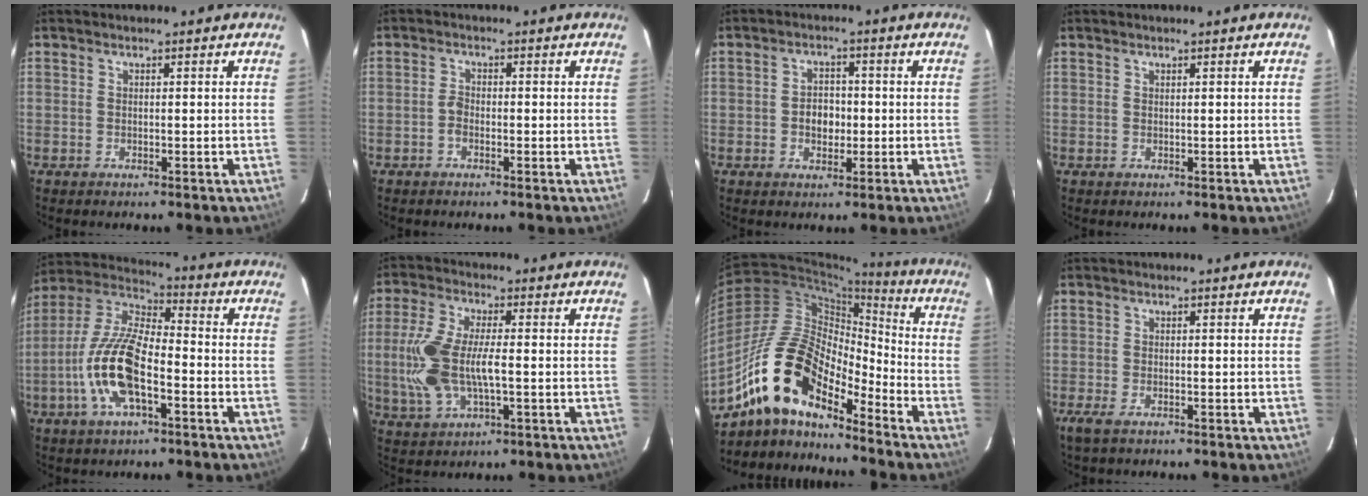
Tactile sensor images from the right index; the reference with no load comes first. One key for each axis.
{"total": 1.7, "fx": -0.9, "fy": 1.0, "fz": 1.0, "tx": -0.023, "ty": 0.005, "tz": -0.019}
{"total": 3.9, "fx": -0.6, "fy": 3.1, "fz": 2.4, "tx": -0.041, "ty": 0.009, "tz": -0.007}
{"total": 0.0}
{"total": 15.2, "fx": -5.0, "fy": 5.8, "fz": 13.2, "tx": -0.276, "ty": -0.002, "tz": -0.102}
{"total": 12.2, "fx": -1.2, "fy": 5.3, "fz": 11.0, "tx": -0.241, "ty": -0.001, "tz": -0.019}
{"total": 16.3, "fx": -12.4, "fy": 5.8, "fz": 8.9, "tx": -0.156, "ty": 0.006, "tz": -0.248}
{"total": 3.3, "fx": -2.3, "fy": 1.1, "fz": 2.2, "tx": -0.049, "ty": -0.009, "tz": -0.043}